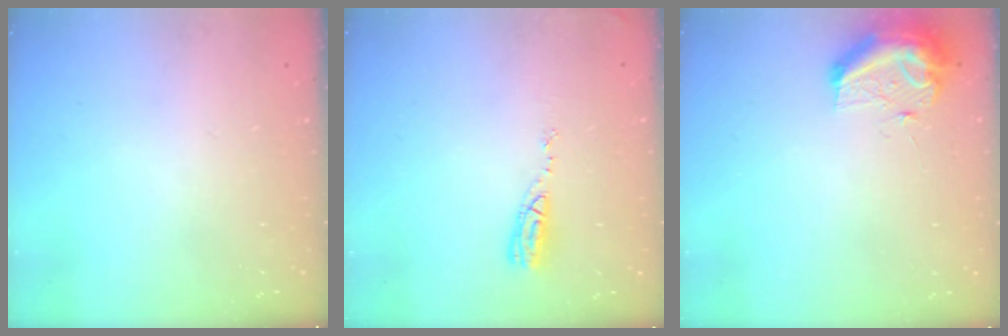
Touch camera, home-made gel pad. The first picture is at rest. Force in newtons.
{"total": 7.9, "press": 7.9, "slide": 0.8}
{"total": 10.4, "press": 10.4, "slide": 0.9}